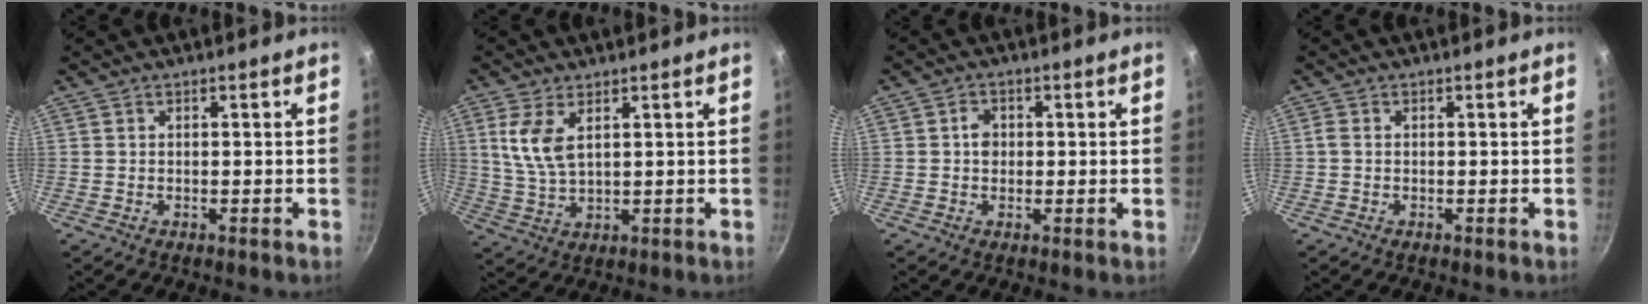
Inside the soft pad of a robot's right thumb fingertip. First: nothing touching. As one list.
[{"total": 7.1, "force": [2.6, 3.4, 5.6], "torque": [-0.111, -0.018, 0.057]}, {"total": 2.6, "force": [0.2, 2.2, 1.5], "torque": [-0.011, 0.006, -0.001]}, {"total": 0.9, "force": [-0.1, 0.6, 0.7], "torque": [-0.015, 0.002, -0.005]}]